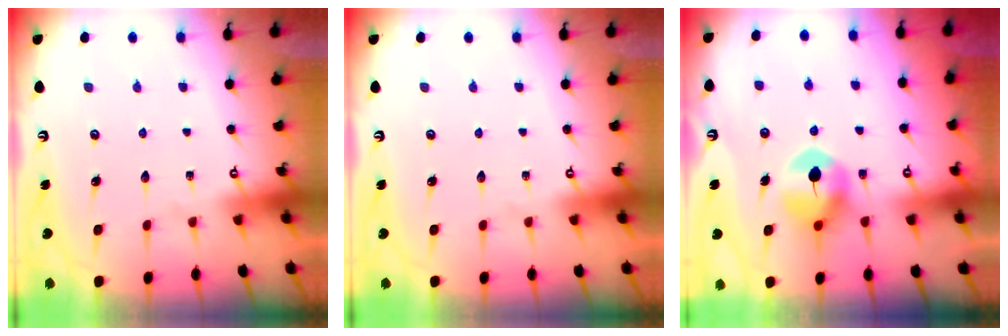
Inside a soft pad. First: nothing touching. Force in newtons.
{"total": 0.0}
{"total": 7.8, "press": 7.7, "slide": 0.4}